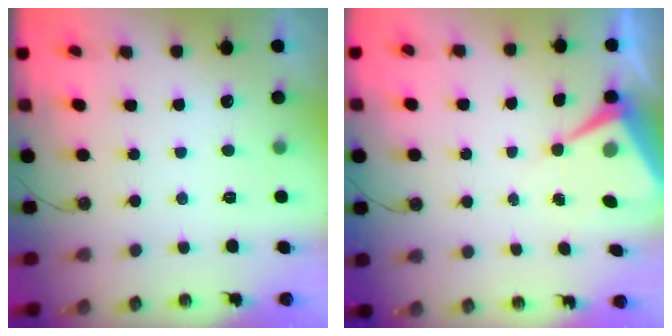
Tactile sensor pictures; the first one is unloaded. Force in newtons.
{"total": 6.7, "press": 6.7, "slide": 0.2}